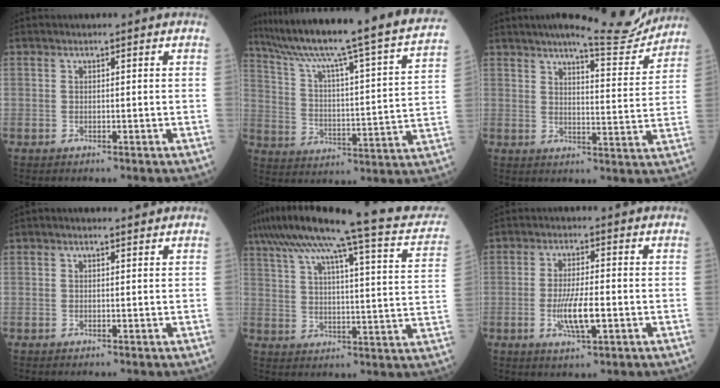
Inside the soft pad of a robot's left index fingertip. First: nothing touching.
{"total": 28.8, "force": [24.7, -0.3, 14.9], "torque": [-0.242, -0.053, 0.335]}
{"total": 11.6, "force": [10.8, 0.9, 4.2], "torque": [-0.053, -0.015, 0.132]}
{"total": 0.8, "force": [0.6, 0.4, 0.4], "torque": [-0.011, 0.006, 0.005]}
{"total": 26.4, "force": [20.9, 2.7, 15.9], "torque": [-0.258, 0.014, 0.271]}
{"total": 5.9, "force": [-1.5, 1.1, 5.6], "torque": [-0.114, -0.011, -0.028]}